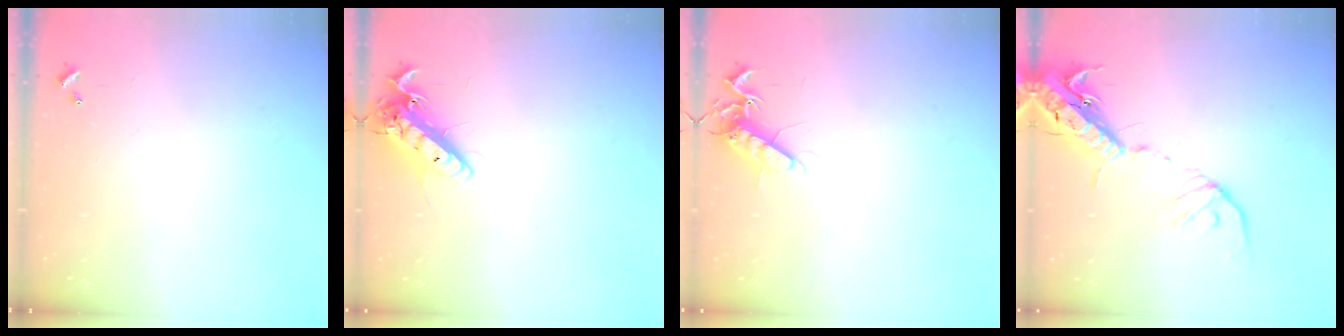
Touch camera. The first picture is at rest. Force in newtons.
{"total": 14.8, "press": 14.5, "slide": 2.8}
{"total": 11.1, "press": 11.1, "slide": 0.3}
{"total": 17.9, "press": 17.4, "slide": 4.3}